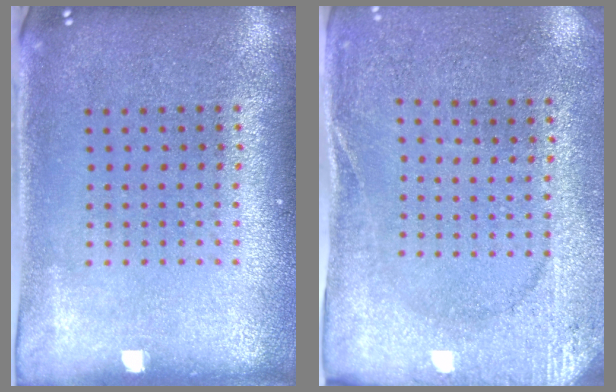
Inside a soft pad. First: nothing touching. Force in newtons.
{"total": 2.6, "press": 2.4, "slide": 0.9}